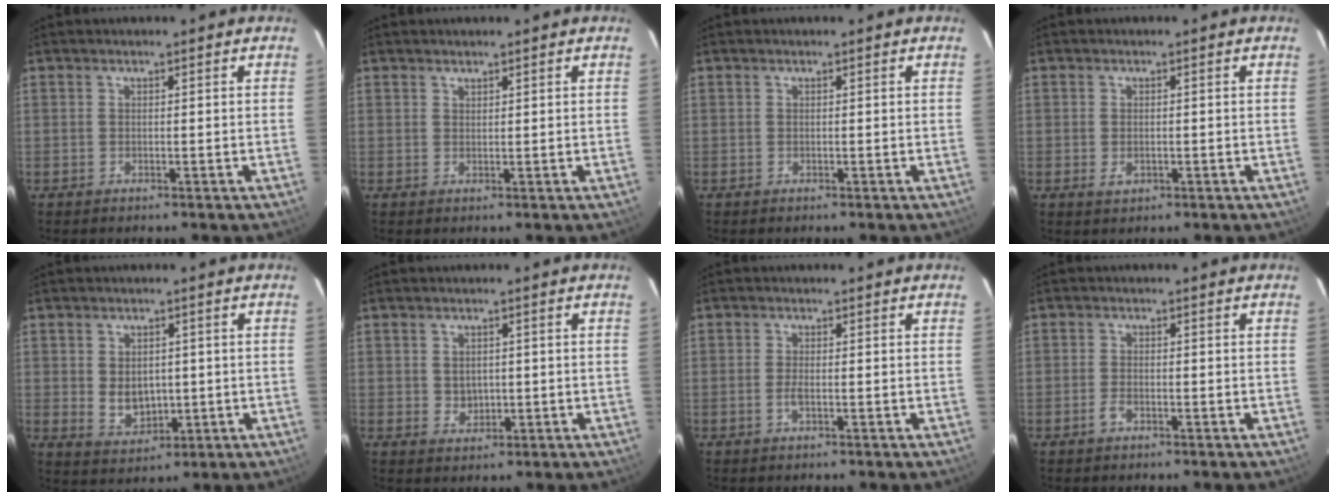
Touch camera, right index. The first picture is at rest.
{"total": 0.8, "force": [0.8, 0.3, 0.1], "torque": [-0.002, 0.002, 0.015]}
{"total": 0.0}
{"total": 2.0, "force": [-0.4, 1.4, 1.3], "torque": [-0.023, -0.002, -0.005]}
{"total": 6.0, "force": [-0.1, 4.6, 3.9], "torque": [-0.068, -0.006, 0.015]}
{"total": 2.9, "force": [0.1, 2.6, 1.3], "torque": [-0.019, 0.001, 0.008]}
{"total": 1.6, "force": [-0.5, 0.4, 1.5], "torque": [-0.033, -0.001, -0.010]}
{"total": 2.0, "force": [-1.1, 1.0, 1.3], "torque": [-0.031, 0.001, -0.022]}